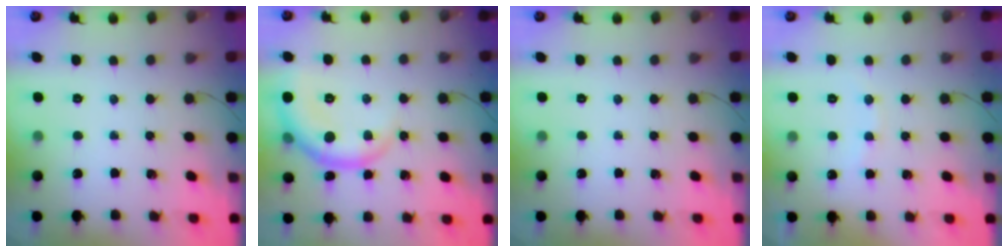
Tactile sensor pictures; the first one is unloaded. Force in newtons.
{"total": 9.9, "press": 9.8, "slide": 1.0}
{"total": 0.0}
{"total": 6.5, "press": 6.4, "slide": 1.4}